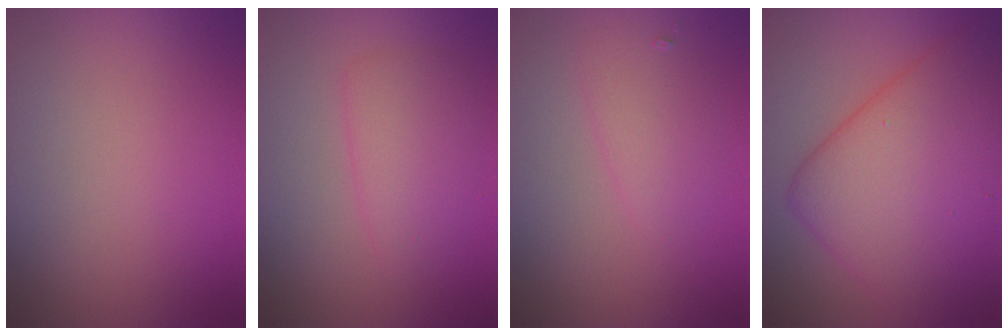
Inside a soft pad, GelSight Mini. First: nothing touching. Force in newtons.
{"total": 2.8, "press": 2.8, "slide": 0.1}
{"total": 2.0, "press": 2.0, "slide": 0.1}
{"total": 10.6, "press": 10.6, "slide": 0.3}